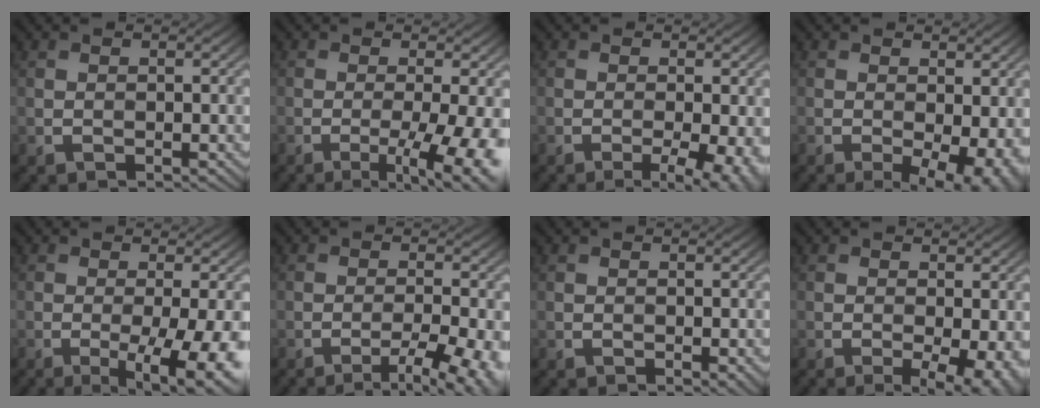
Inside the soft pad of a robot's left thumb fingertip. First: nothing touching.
{"total": 8.4, "force": [-2.9, 1.8, 7.7], "torque": [-0.117, -0.007, -0.032]}
{"total": 5.0, "force": [-1.9, 1.2, 4.5], "torque": [-0.066, -0.002, -0.024]}
{"total": 6.8, "force": [-1.6, 3.0, 5.9], "torque": [-0.084, -0.009, -0.018]}
{"total": 8.4, "force": [-2.6, 2.0, 7.7], "torque": [-0.113, -0.008, -0.029]}
{"total": 7.1, "force": [-3.9, 1.3, 5.8], "torque": [-0.093, -0.002, -0.052]}
{"total": 0.7, "force": [-0.1, 0.2, 0.6], "torque": [-0.010, -0.003, -0.002]}
{"total": 4.7, "force": [-1.4, 1.5, 4.2], "torque": [-0.060, -0.008, -0.019]}